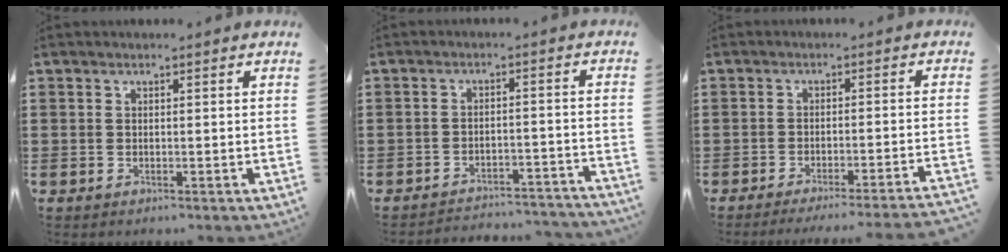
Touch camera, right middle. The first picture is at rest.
{"total": 3.8, "force": [-3.8, 0.2, 0.4], "torque": [-0.010, 0.002, -0.081]}
{"total": 3.0, "force": [-2.8, -0.5, 1.0], "torque": [-0.017, -0.002, -0.060]}